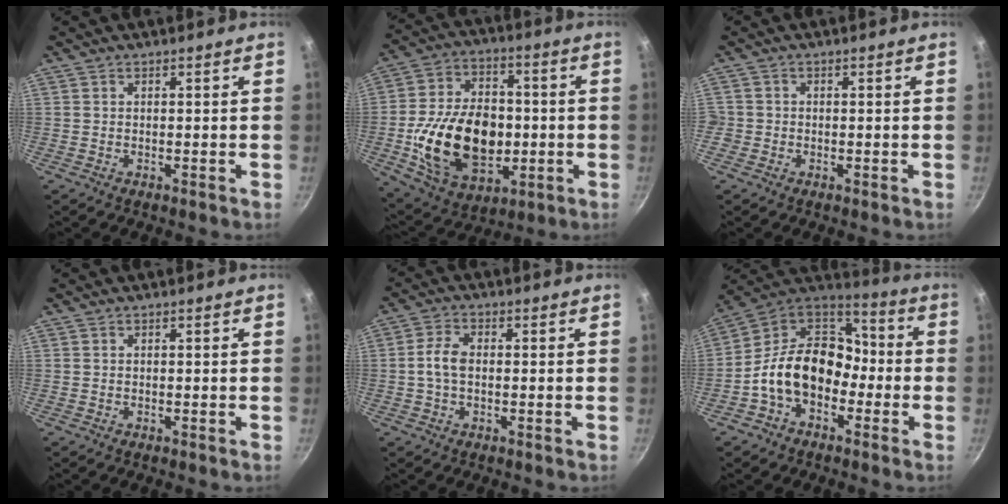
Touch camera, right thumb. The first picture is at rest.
{"total": 22.5, "force": [-2.9, 15.4, 16.2], "torque": [-0.256, 0.020, -0.038]}
{"total": 1.6, "force": [-0.6, 1.5, 0.3], "torque": [-0.001, 0.005, -0.011]}
{"total": 0.0}
{"total": 4.8, "force": [-0.1, 2.8, 3.9], "torque": [-0.082, 0.015, -0.009]}
{"total": 17.0, "force": [-4.3, 12.3, 11.0], "torque": [-0.142, 0.064, -0.096]}